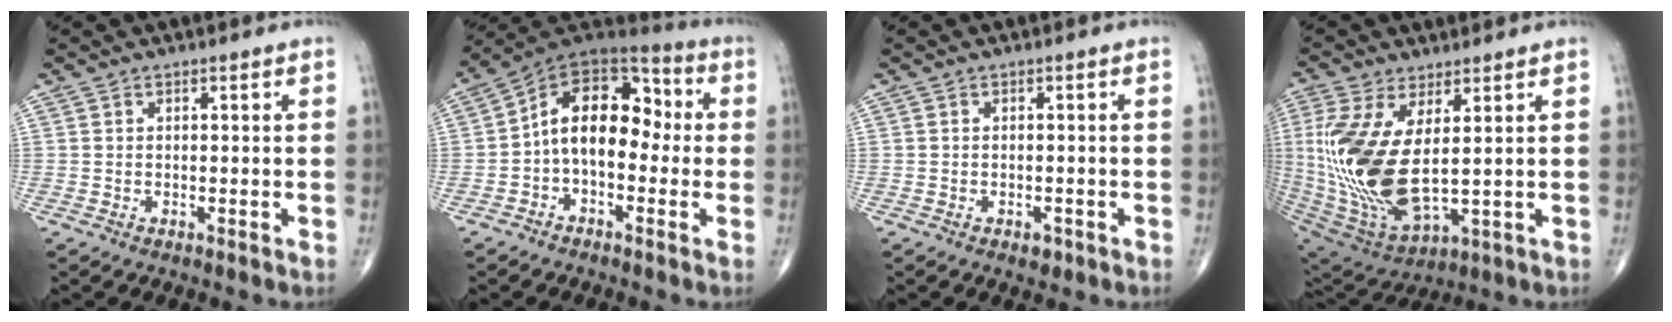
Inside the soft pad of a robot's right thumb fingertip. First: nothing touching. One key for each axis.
{"total": 14.6, "fx": -0.7, "fy": 9.1, "fz": 11.3, "tx": -0.146, "ty": 0.052, "tz": -0.028}
{"total": 1.7, "fx": -0.9, "fy": 1.0, "fz": 1.0, "tx": -0.010, "ty": 0.001, "tz": -0.011}
{"total": 19.7, "fx": 2.3, "fy": 8.8, "fz": 17.5, "tx": -0.393, "ty": -0.029, "tz": 0.062}